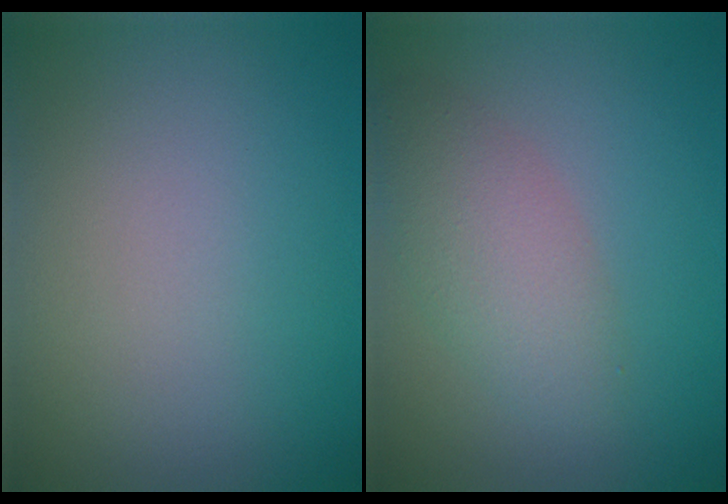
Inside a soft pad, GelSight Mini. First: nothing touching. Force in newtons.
{"total": 3.8, "press": 3.8, "slide": 0.0}